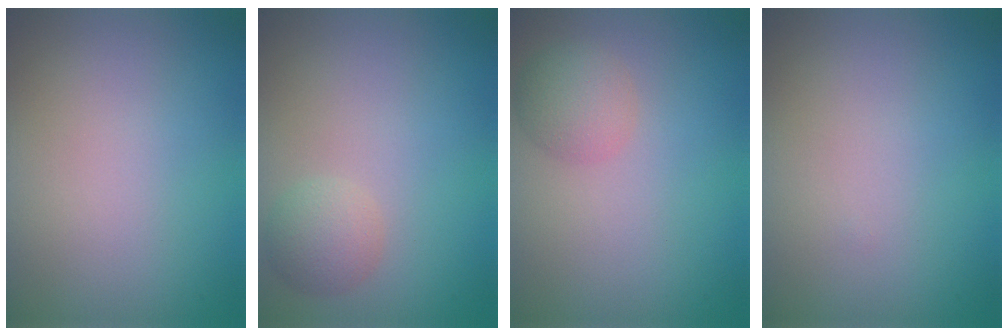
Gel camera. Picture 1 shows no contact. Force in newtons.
{"total": 2.2, "press": 2.2, "slide": 0.1}
{"total": 2.6, "press": 2.6, "slide": 0.1}
{"total": 0.0}